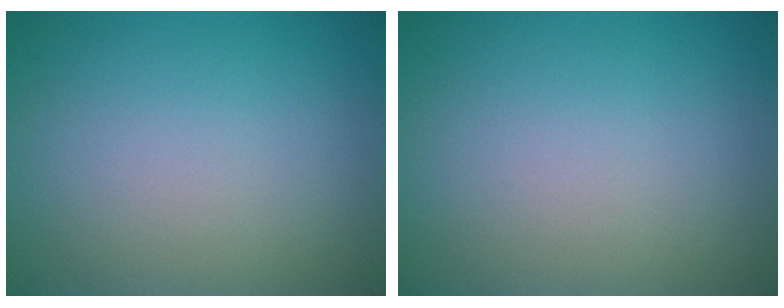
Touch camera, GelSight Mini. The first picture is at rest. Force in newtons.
{"total": 0.0}